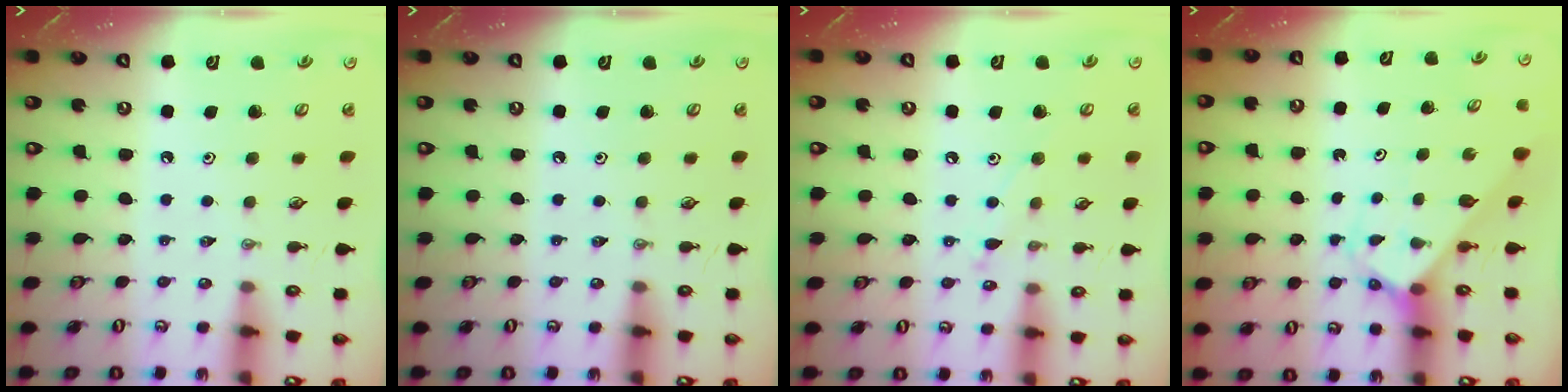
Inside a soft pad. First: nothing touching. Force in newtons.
{"total": 0.0}
{"total": 7.0, "press": 7.0, "slide": 0.6}
{"total": 3.0, "press": 3.0, "slide": 0.2}